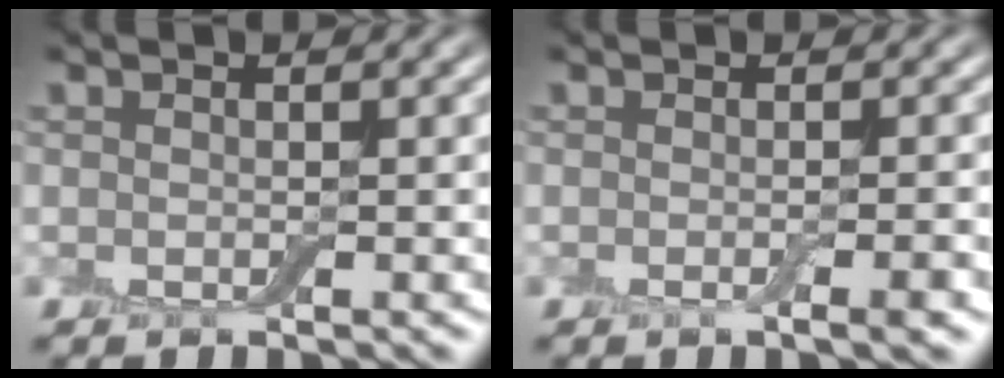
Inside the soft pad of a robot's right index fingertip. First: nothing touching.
{"total": 2.0, "force": [-0.6, 0.4, 1.9], "torque": [-0.022, -0.003, -0.010]}